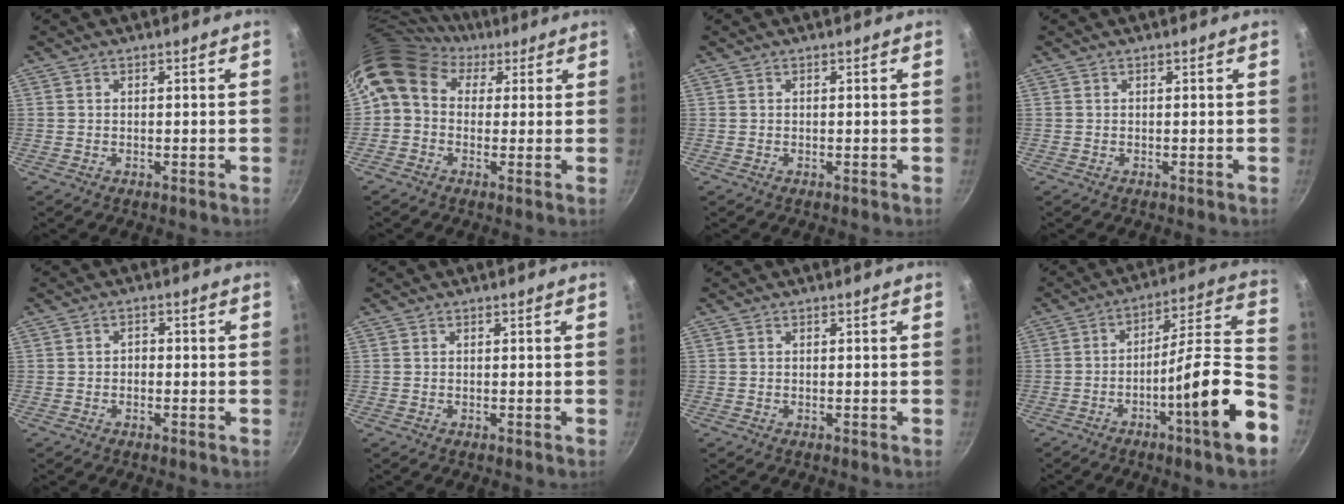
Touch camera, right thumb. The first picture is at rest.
{"total": 11.6, "force": [3.2, 9.4, 6.0], "torque": [-0.106, 0.021, 0.033]}
{"total": 0.0}
{"total": 0.0}
{"total": 1.5, "force": [-0.3, 1.1, 0.9], "torque": [-0.013, 0.007, -0.007]}
{"total": 0.0}
{"total": 0.0}
{"total": 18.1, "force": [-7.1, 2.2, 16.5], "torque": [-0.211, 0.054, -0.122]}